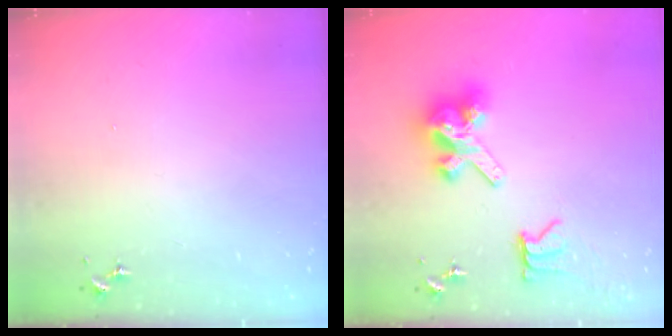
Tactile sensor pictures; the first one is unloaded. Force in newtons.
{"total": 12.1, "press": 12.0, "slide": 0.6}